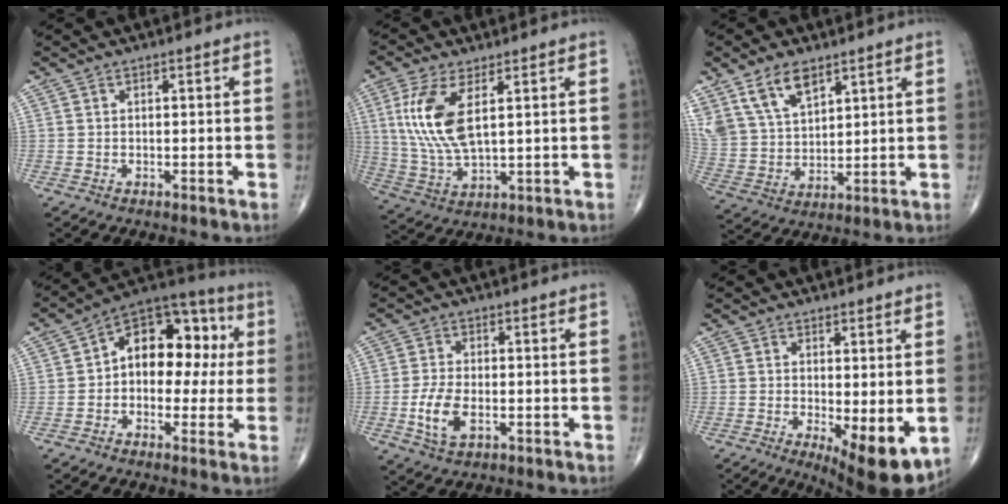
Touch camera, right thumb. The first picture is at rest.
{"total": 12.2, "force": [3.3, 4.9, 10.6], "torque": [-0.238, -0.012, 0.076]}
{"total": 11.8, "force": [7.4, 6.2, 6.7], "torque": [-0.114, -0.025, 0.158]}
{"total": 15.3, "force": [1.2, 10.1, 11.4], "torque": [-0.112, 0.045, 0.002]}
{"total": 6.5, "force": [-1.7, 3.4, 5.3], "torque": [-0.114, 0.002, -0.030]}
{"total": 9.4, "force": [-1.9, 3.0, 8.7], "torque": [-0.121, -0.025, -0.020]}